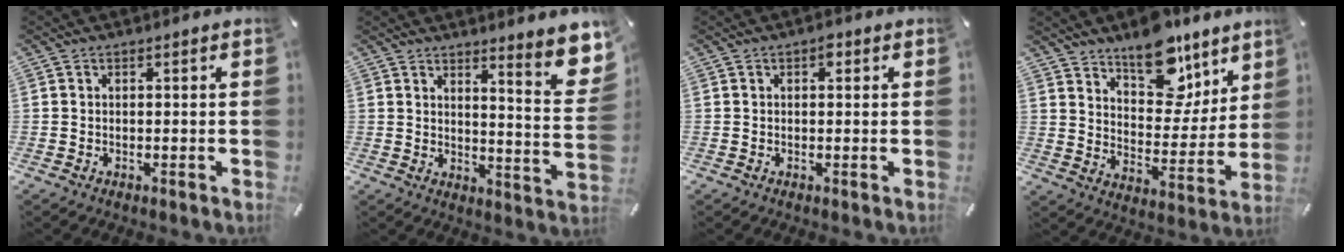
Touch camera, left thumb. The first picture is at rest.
{"total": 9.5, "force": [7.1, 1.9, 6.1], "torque": [-0.077, -0.069, 0.119]}
{"total": 1.6, "force": [0.5, 1.0, 1.1], "torque": [-0.007, 0.001, 0.004]}
{"total": 15.8, "force": [11.9, 8.2, 6.2], "torque": [-0.074, -0.094, 0.214]}